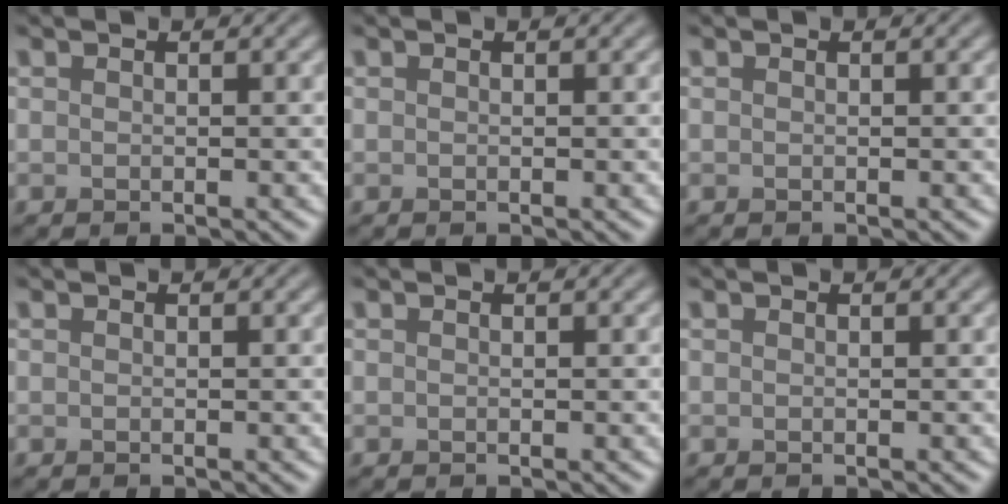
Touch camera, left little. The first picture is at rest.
{"total": 0.0}
{"total": 0.0}
{"total": 0.0}
{"total": 0.0}
{"total": 0.0}